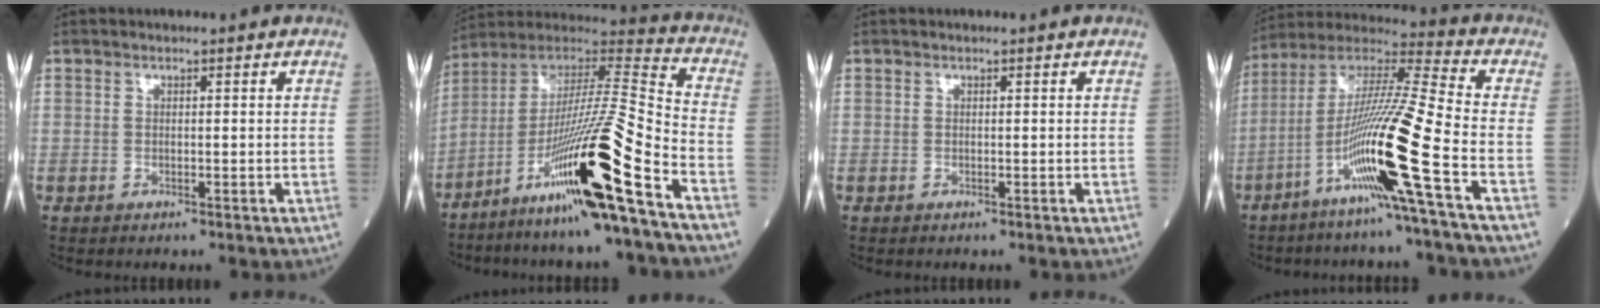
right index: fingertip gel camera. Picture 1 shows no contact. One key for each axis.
{"total": 21.2, "fx": -11.0, "fy": -1.2, "fz": 18.1, "tx": -0.335, "ty": -0.027, "tz": -0.206}
{"total": 0.0}
{"total": 17.1, "fx": -6.7, "fy": -2.1, "fz": 15.5, "tx": -0.302, "ty": -0.014, "tz": -0.135}